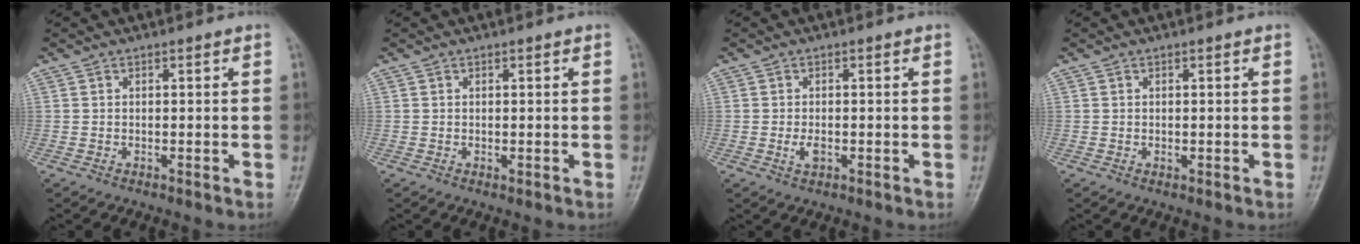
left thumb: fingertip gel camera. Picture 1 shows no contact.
{"total": 0.7, "force": [0.3, 0.3, 0.6], "torque": [-0.006, -0.002, 0.005]}
{"total": 2.1, "force": [-0.4, 1.1, 1.7], "torque": [-0.032, -0.002, -0.006]}
{"total": 0.7, "force": [0.2, 0.4, 0.6], "torque": [-0.006, -0.001, 0.005]}